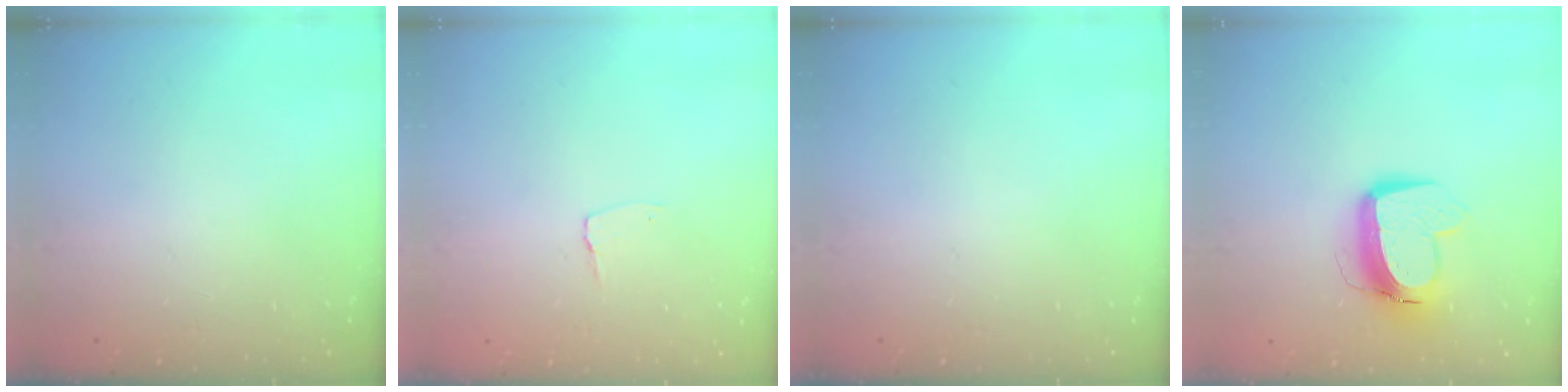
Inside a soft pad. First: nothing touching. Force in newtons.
{"total": 2.9, "press": 2.9, "slide": 0.3}
{"total": 0.0}
{"total": 11.5, "press": 11.4, "slide": 1.2}